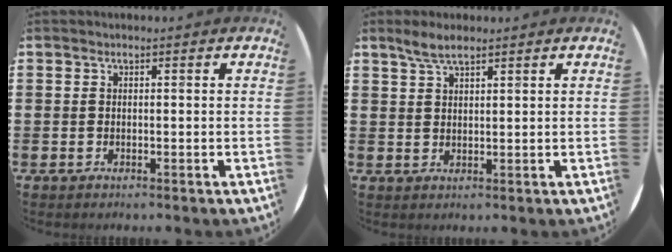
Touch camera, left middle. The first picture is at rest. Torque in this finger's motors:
{"motor_torque": [0.55, -0.50, 0.03, 0.00]}